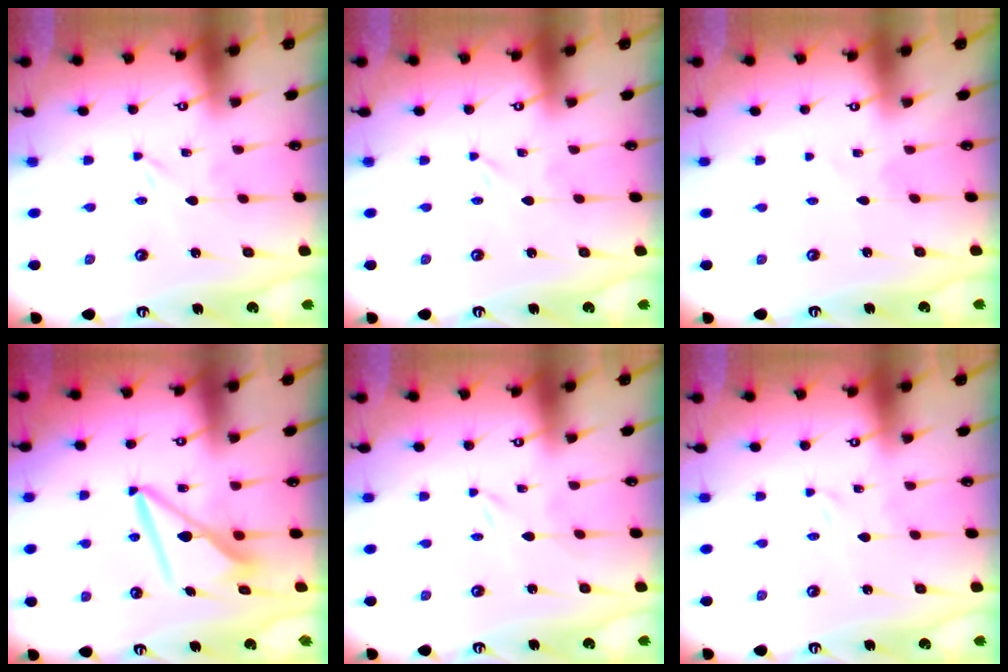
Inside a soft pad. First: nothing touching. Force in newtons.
{"total": 0.0}
{"total": 1.5, "press": 1.5, "slide": 0.2}
{"total": 9.1, "press": 9.1, "slide": 0.7}
{"total": 0.0}
{"total": 0.9, "press": 0.9, "slide": 0.1}